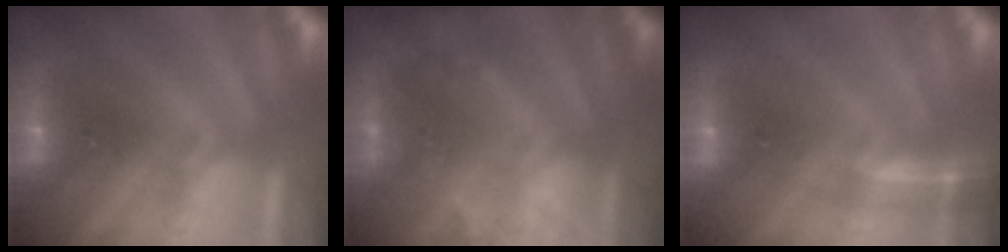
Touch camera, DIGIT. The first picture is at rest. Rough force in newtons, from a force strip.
{"total": 2.2}
{"total": 1.9}